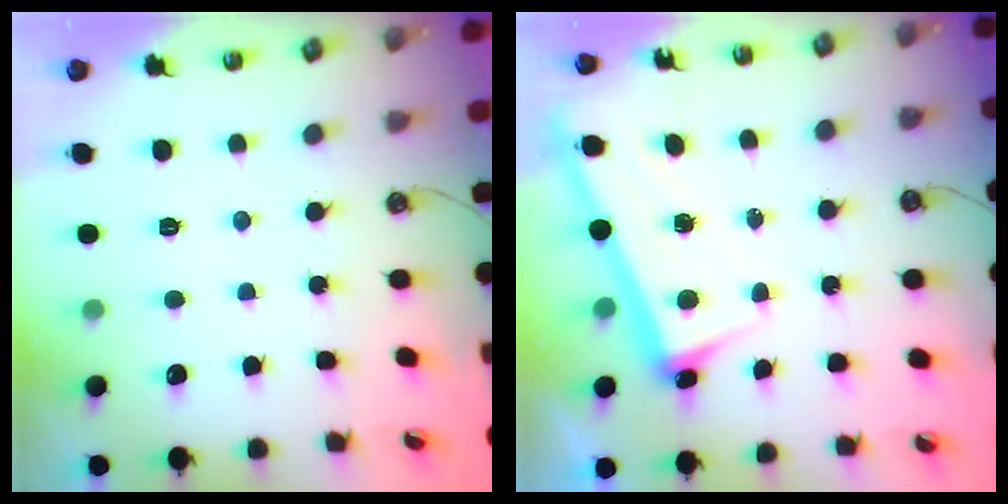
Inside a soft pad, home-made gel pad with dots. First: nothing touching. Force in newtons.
{"total": 2.6, "press": 2.5, "slide": 0.7}